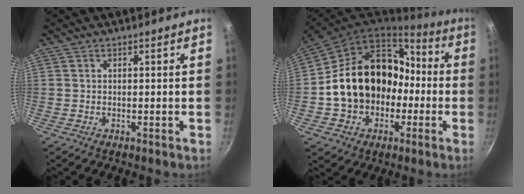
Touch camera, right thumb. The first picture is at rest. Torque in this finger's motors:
{"motor_torque": [2.50, 2.50, 0.54, -0.47, 0.56]}